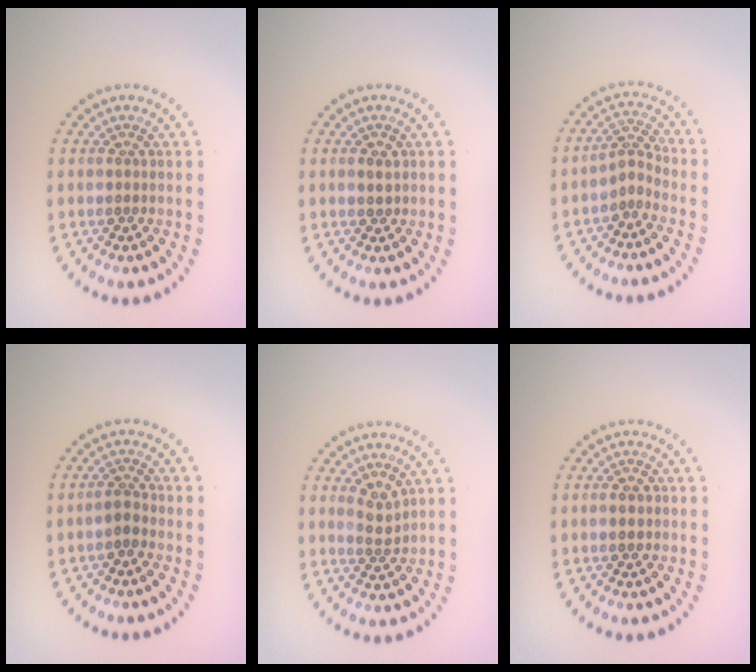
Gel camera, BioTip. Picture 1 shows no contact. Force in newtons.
{"total": 1.2, "press": 1.0, "slide": 0.5}
{"total": 2.0, "press": 1.3, "slide": 1.5}
{"total": 1.3, "press": 1.1, "slide": 0.7}
{"total": 1.6, "press": 1.3, "slide": 1.0}
{"total": 1.1, "press": 1.1, "slide": 0.1}